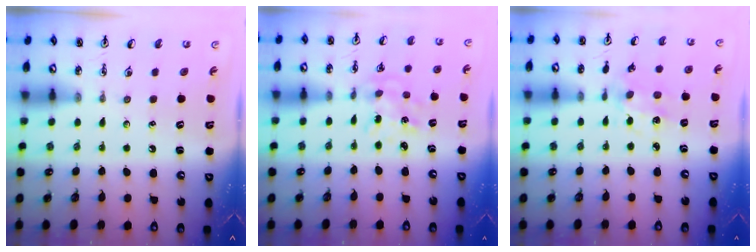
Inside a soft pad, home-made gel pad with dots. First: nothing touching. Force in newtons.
{"total": 2.1, "press": 2.1, "slide": 0.2}
{"total": 3.0, "press": 2.9, "slide": 0.6}